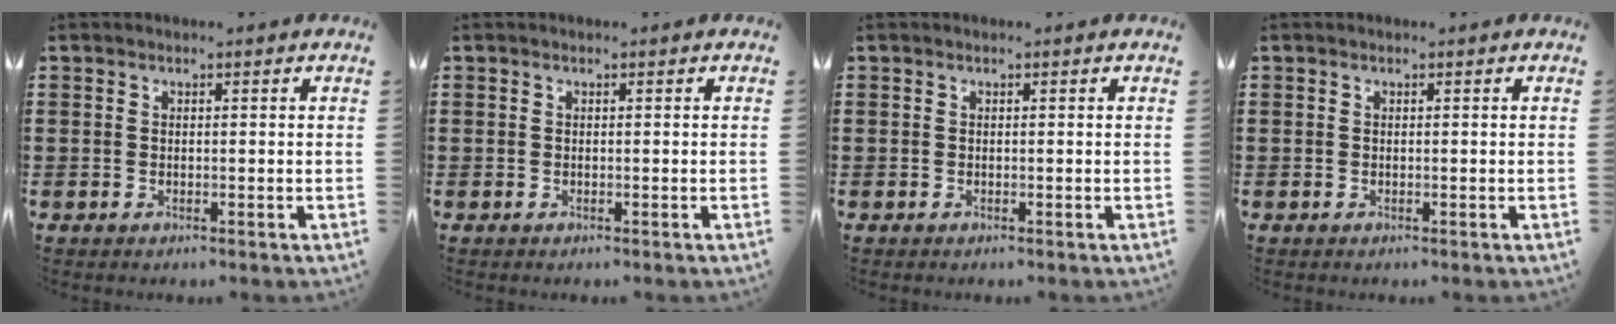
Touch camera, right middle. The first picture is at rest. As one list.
[{"total": 0.0}, {"total": 0.0}, {"total": 0.0}]